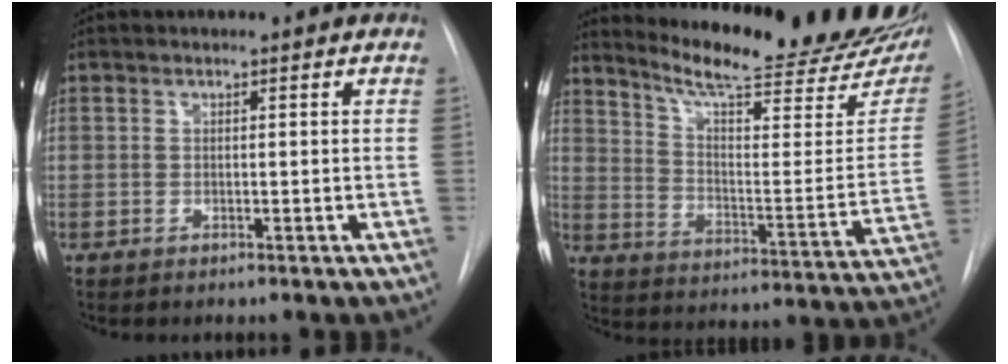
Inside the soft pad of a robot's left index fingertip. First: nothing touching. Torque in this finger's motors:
{"motor_torque": [0.38, -0.52, 0.24, 0.05]}